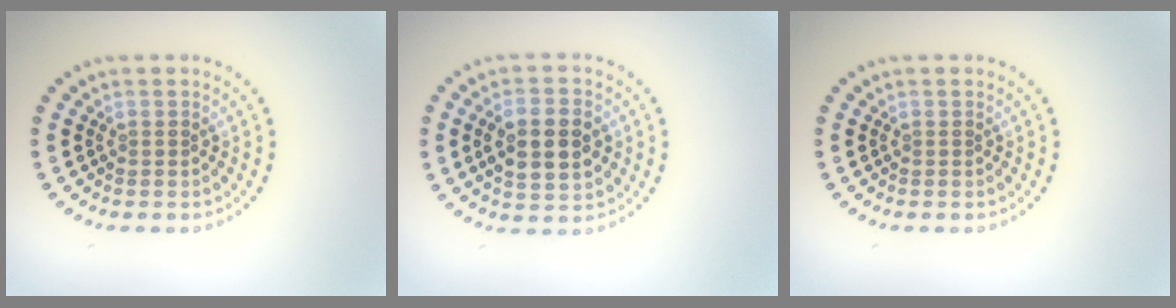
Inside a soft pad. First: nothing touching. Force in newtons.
{"total": 5.5, "press": 5.5, "slide": 0.3}
{"total": 0.0}